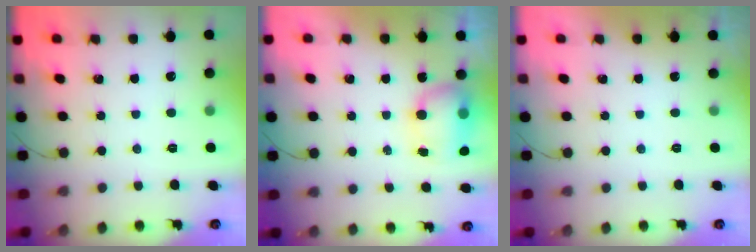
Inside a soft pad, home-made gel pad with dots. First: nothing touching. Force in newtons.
{"total": 7.2, "press": 7.1, "slide": 1.4}
{"total": 0.0}